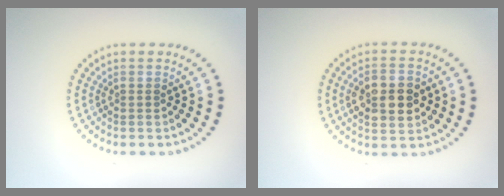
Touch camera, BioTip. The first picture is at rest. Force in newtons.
{"total": 4.9, "press": 4.9, "slide": 0.2}